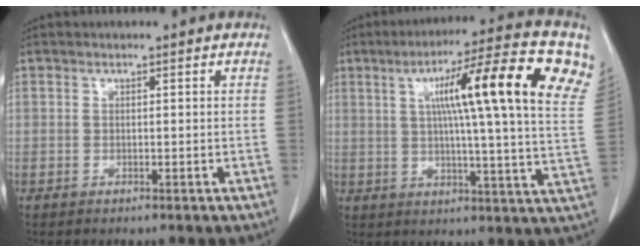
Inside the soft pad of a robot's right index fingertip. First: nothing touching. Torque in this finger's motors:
{"motor_torque": [1.38, 0.76, 0.47, 0.21]}